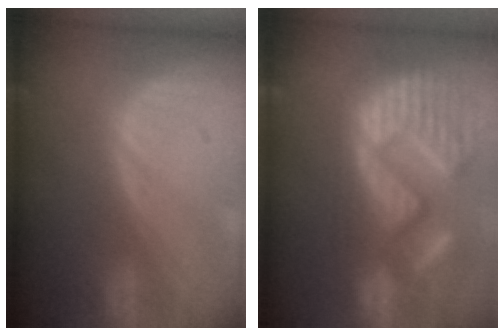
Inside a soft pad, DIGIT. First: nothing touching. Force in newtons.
{"total": 15.4, "press": 12.7, "slide": 8.7}